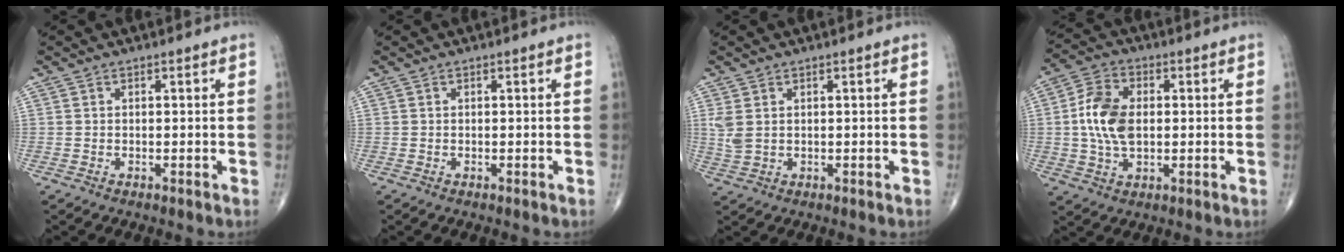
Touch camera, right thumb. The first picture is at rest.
{"total": 0.0}
{"total": 3.0, "force": [0.9, 1.8, 2.2], "torque": [-0.057, 0.004, 0.026]}
{"total": 9.9, "force": [0.5, 6.0, 7.9], "torque": [-0.153, 0.007, 0.008]}